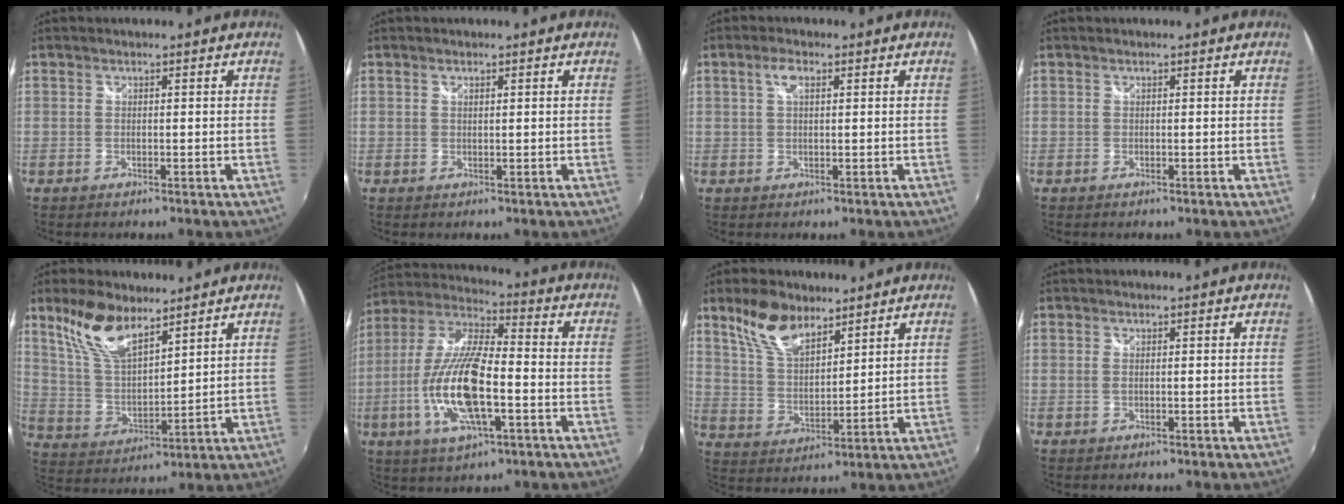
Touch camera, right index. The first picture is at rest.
{"total": 0.6, "force": [0.4, 0.2, 0.3], "torque": [-0.005, 0.001, 0.006]}
{"total": 2.6, "force": [1.0, 1.0, 2.2], "torque": [-0.042, 0.005, 0.017]}
{"total": 0.0}
{"total": 11.8, "force": [8.3, 4.5, 7.0], "torque": [-0.140, 0.011, 0.172]}
{"total": 17.6, "force": [-4.7, 5.7, 16.0], "torque": [-0.326, -0.011, -0.091]}
{"total": 10.6, "force": [7.5, 4.8, 5.7], "torque": [-0.110, 0.013, 0.152]}
{"total": 0.5, "force": [0.0, 0.1, 0.5], "torque": [-0.011, 0.000, -0.002]}